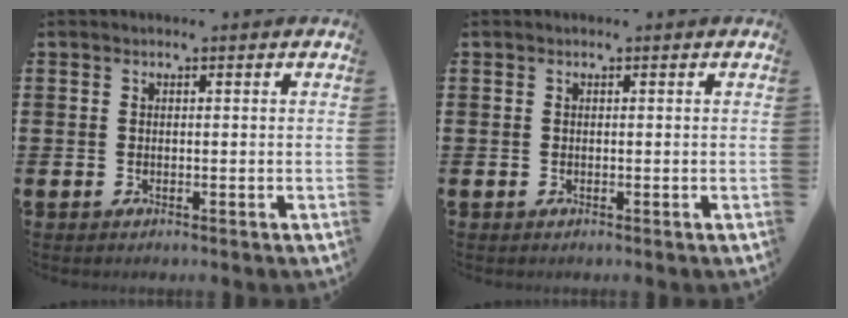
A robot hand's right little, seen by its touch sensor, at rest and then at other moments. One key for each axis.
{"total": 0.0}